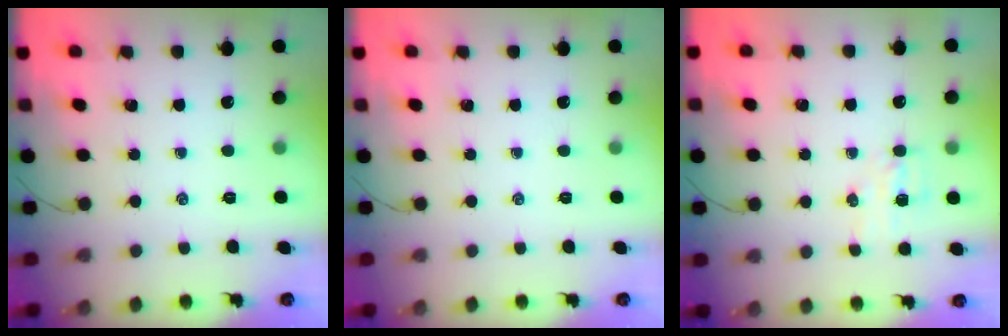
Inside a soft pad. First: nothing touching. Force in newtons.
{"total": 0.0}
{"total": 5.8, "press": 5.6, "slide": 1.4}